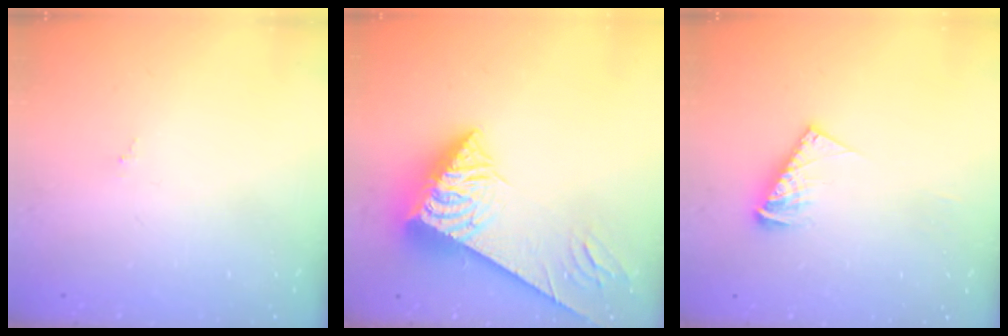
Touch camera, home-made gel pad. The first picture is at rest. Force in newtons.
{"total": 7.8, "press": 7.7, "slide": 0.8}
{"total": 9.9, "press": 9.8, "slide": 1.0}